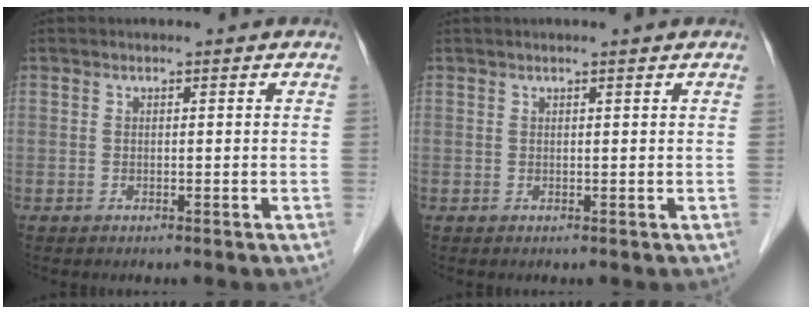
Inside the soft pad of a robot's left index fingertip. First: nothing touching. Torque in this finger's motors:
{"motor_torque": [0.13, -0.31, -0.03, 0.03]}